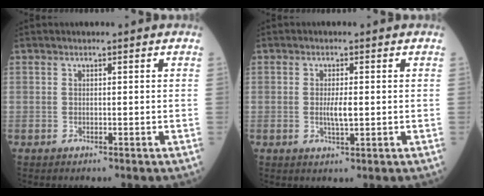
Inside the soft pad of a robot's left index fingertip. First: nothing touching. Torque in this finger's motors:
{"motor_torque": [0.60, 0.25, 0.09, 0.03]}